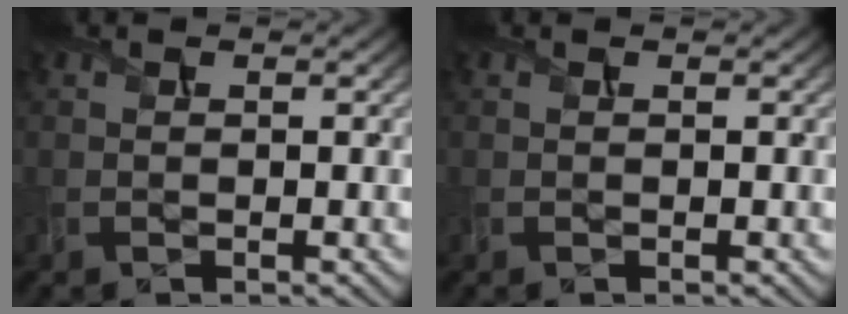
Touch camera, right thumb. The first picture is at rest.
{"total": 0.0}